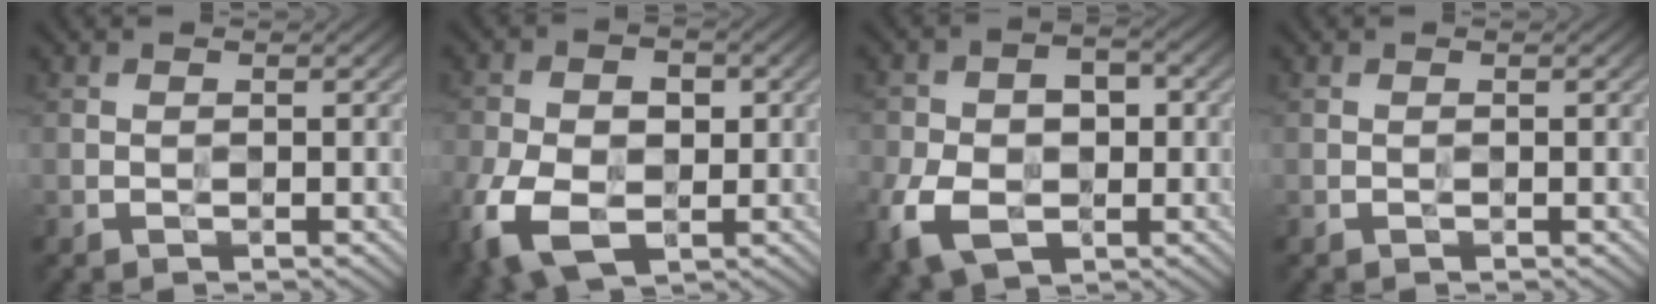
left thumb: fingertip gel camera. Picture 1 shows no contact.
{"total": 11.3, "force": [-3.1, 7.5, 7.9], "torque": [-0.174, -0.031, -0.046]}
{"total": 10.2, "force": [-3.0, 7.2, 6.6], "torque": [-0.137, -0.023, -0.053]}
{"total": 0.0}